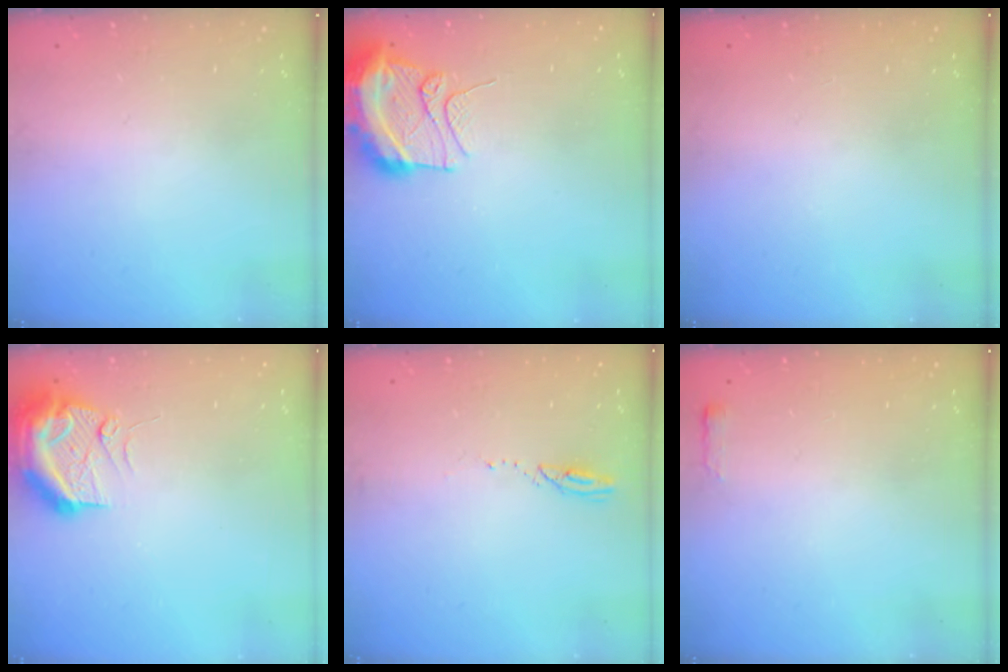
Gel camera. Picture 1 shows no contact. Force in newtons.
{"total": 12.4, "press": 12.3, "slide": 1.6}
{"total": 0.0}
{"total": 12.2, "press": 11.9, "slide": 2.6}
{"total": 2.4, "press": 2.4, "slide": 0.3}
{"total": 2.4, "press": 2.4, "slide": 0.4}